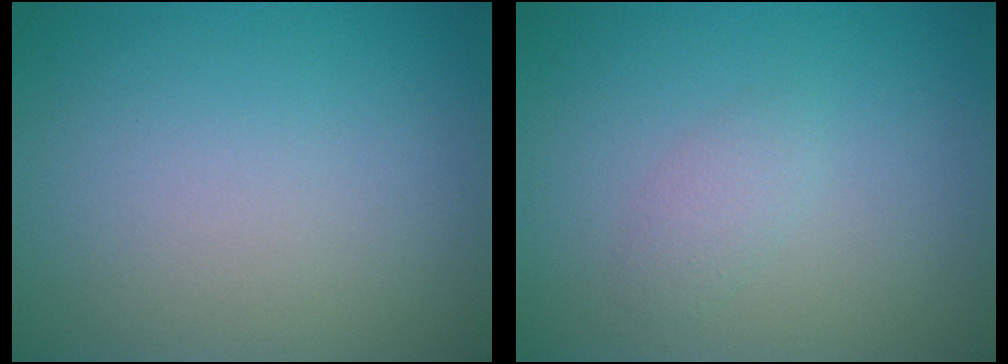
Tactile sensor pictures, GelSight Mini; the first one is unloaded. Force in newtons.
{"total": 1.2, "press": 1.2, "slide": 0.0}